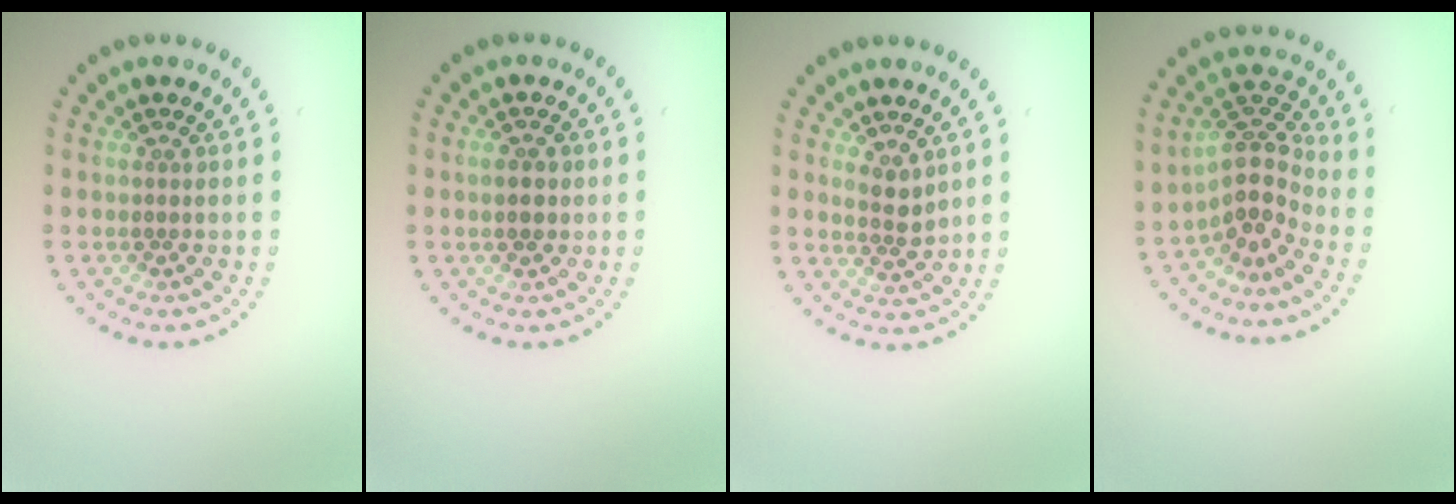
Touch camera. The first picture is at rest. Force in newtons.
{"total": 1.2, "press": 1.2, "slide": 0.1}
{"total": 1.6, "press": 1.4, "slide": 0.8}
{"total": 3.9, "press": 2.8, "slide": 2.7}